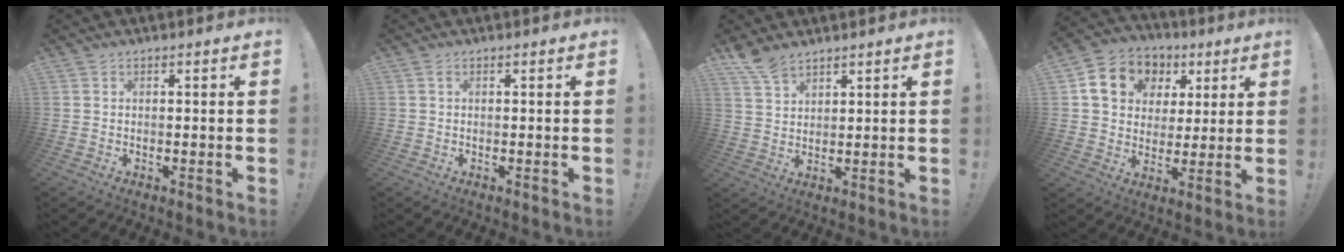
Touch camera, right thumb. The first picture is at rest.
{"total": 0.7, "force": [0.1, 0.1, 0.6], "torque": [-0.016, 0.002, 0.002]}
{"total": 5.7, "force": [4.8, 2.1, 2.3], "torque": [-0.042, -0.027, 0.091]}
{"total": 13.6, "force": [5.4, 11.1, 5.7], "torque": [-0.082, -0.015, 0.109]}